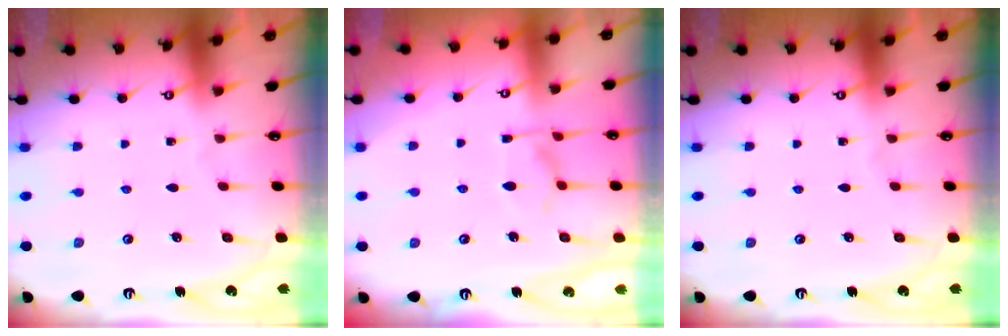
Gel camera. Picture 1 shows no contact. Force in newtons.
{"total": 4.2, "press": 4.0, "slide": 1.2}
{"total": 0.0}